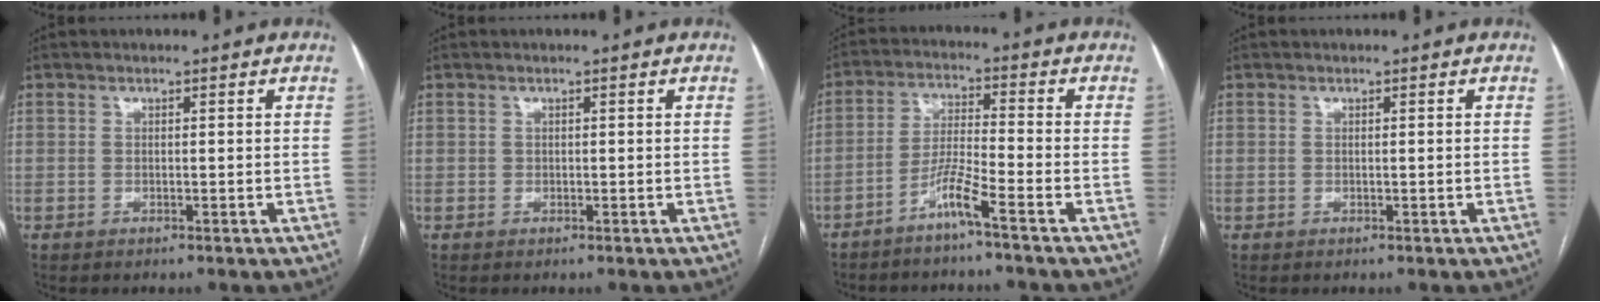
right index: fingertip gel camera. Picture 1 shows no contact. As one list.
[{"total": 0.0}, {"total": 5.3, "force": [-3.8, -0.8, 3.7], "torque": [-0.079, -0.002, -0.080]}, {"total": 0.0}]